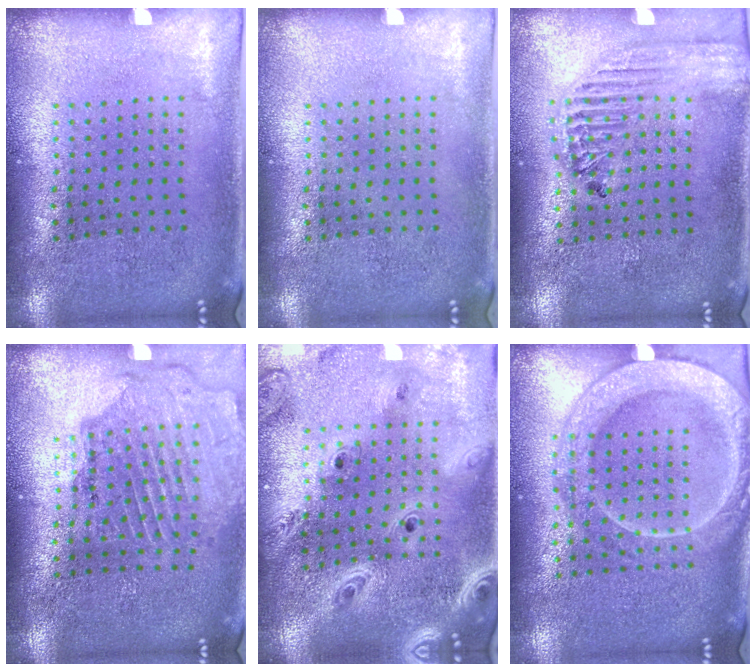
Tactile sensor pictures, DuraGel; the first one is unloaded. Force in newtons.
{"total": 0.0}
{"total": 1.8, "press": 1.6, "slide": 0.7}
{"total": 1.6, "press": 1.6, "slide": 0.2}
{"total": 3.2, "press": 2.6, "slide": 1.8}
{"total": 2.0, "press": 2.0, "slide": 0.2}